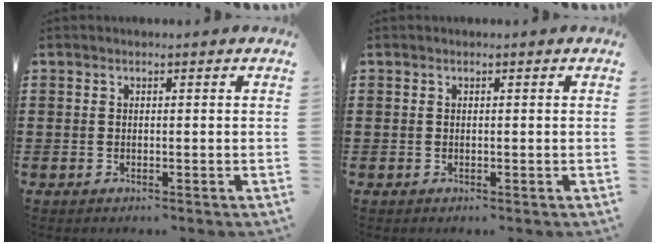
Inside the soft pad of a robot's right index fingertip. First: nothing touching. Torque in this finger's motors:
{"motor_torque": [0.67, 0.69, 0.00, -0.01]}